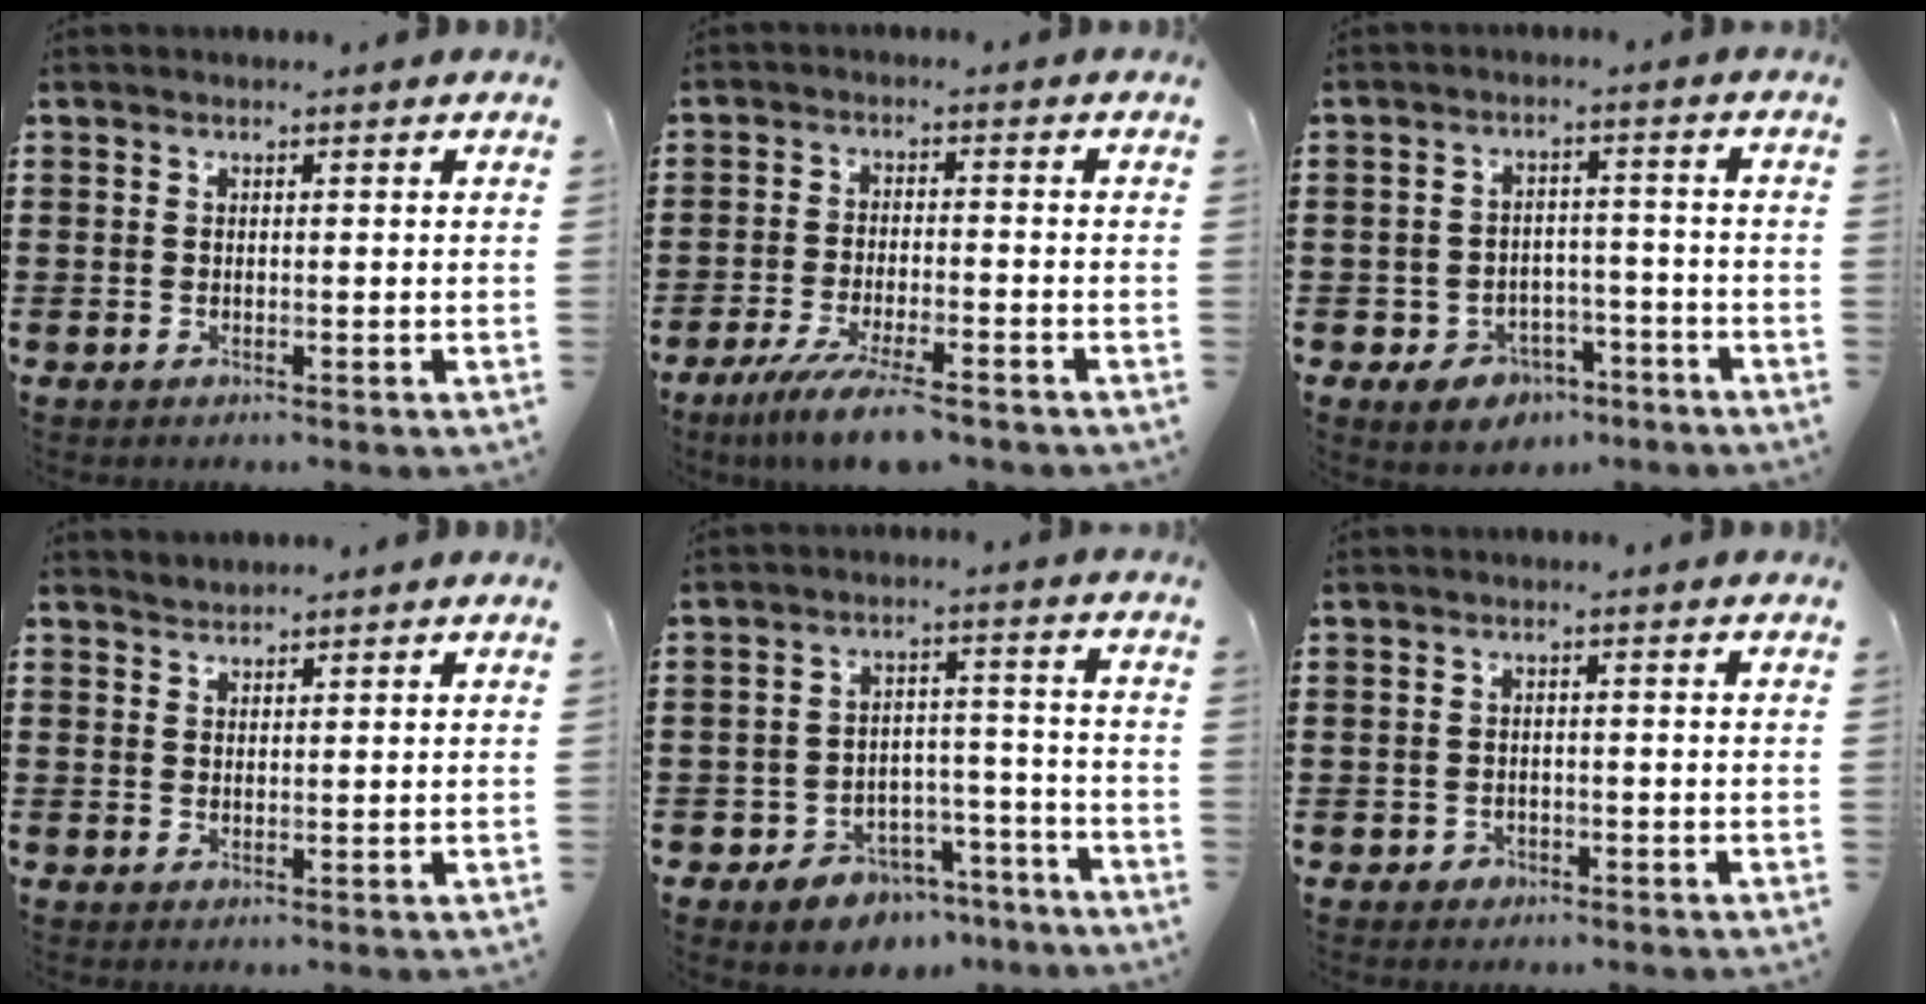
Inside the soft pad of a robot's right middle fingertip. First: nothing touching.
{"total": 6.7, "force": [-5.2, 0.4, 4.2], "torque": [-0.090, -0.017, -0.097]}
{"total": 4.7, "force": [-3.8, 2.5, 1.2], "torque": [-0.031, 0.014, -0.075]}
{"total": 1.3, "force": [1.2, 0.1, -0.4], "torque": [0.003, 0.002, 0.025]}
{"total": 6.1, "force": [-5.3, 2.8, 1.1], "torque": [-0.019, 0.032, -0.101]}
{"total": 1.0, "force": [-0.7, 0.7, 0.2], "torque": [-0.006, 0.001, -0.016]}